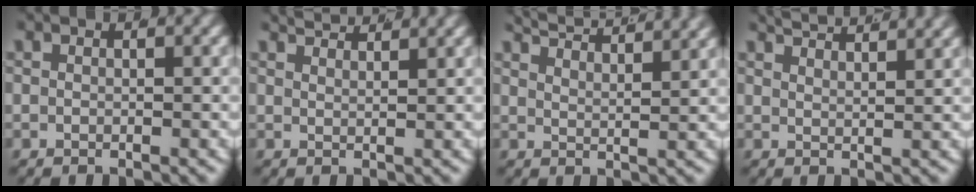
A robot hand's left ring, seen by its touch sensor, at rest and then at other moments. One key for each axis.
{"total": 2.7, "fx": 2.6, "fy": -0.1, "fz": 0.7, "tx": -0.010, "ty": 0.002, "tz": 0.046}
{"total": 6.3, "fx": 5.6, "fy": 1.0, "fz": 2.6, "tx": -0.045, "ty": 0.009, "tz": 0.092}
{"total": 4.0, "fx": 3.8, "fy": 0.3, "fz": 1.5, "tx": -0.026, "ty": 0.003, "tz": 0.064}